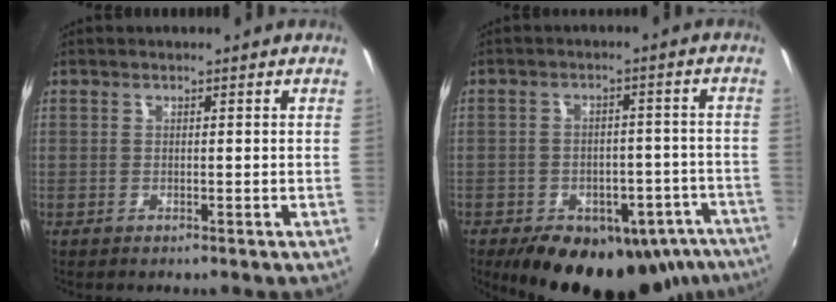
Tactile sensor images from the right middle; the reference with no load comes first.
{"total": 21.2, "force": [-14.2, 11.8, 10.3], "torque": [-0.172, 0.014, -0.154]}